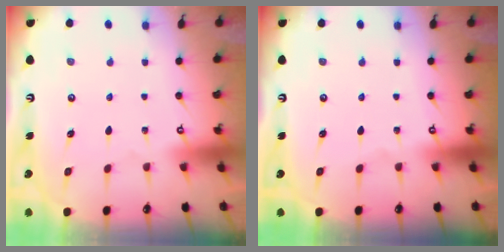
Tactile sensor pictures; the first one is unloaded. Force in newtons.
{"total": 0.0}